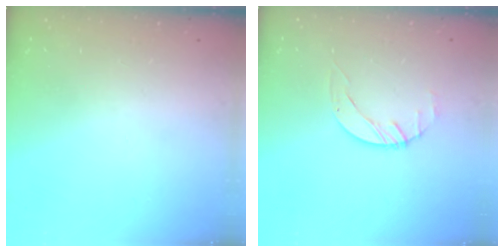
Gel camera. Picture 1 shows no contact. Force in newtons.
{"total": 1.4, "press": 1.4, "slide": 0.2}